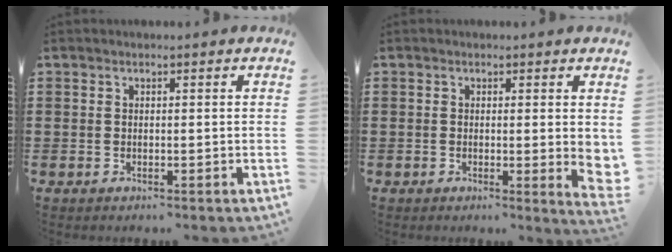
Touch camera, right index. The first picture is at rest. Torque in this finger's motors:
{"motor_torque": [0.11, -0.06, 0.36, 0.02]}